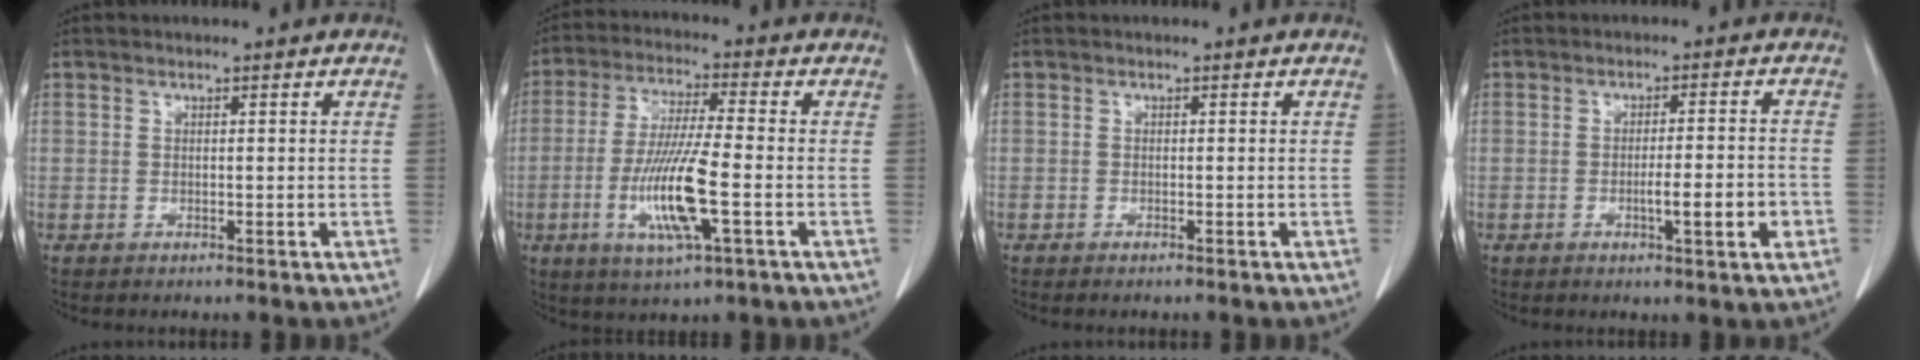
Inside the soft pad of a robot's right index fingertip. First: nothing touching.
{"total": 11.9, "force": [-3.3, 0.8, 11.4], "torque": [-0.229, -0.015, -0.063]}
{"total": 1.0, "force": [-0.8, 0.0, 0.6], "torque": [-0.013, -0.002, -0.010]}
{"total": 5.8, "force": [-2.0, 0.4, 5.4], "torque": [-0.080, -0.003, -0.025]}